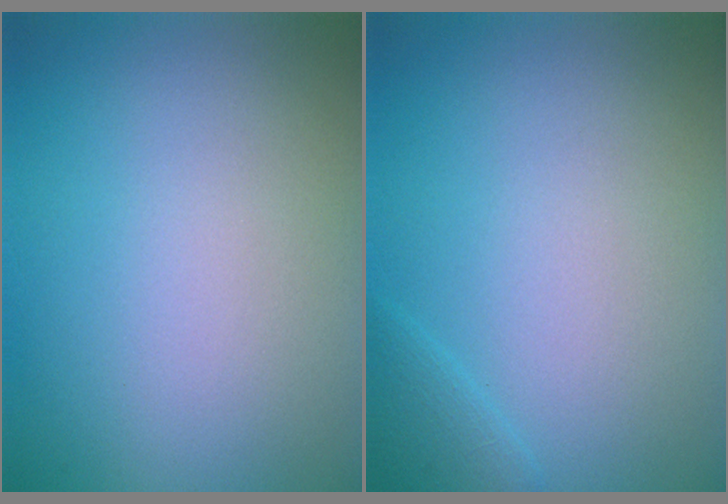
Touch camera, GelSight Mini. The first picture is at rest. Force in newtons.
{"total": 1.2, "press": 1.2, "slide": 0.0}